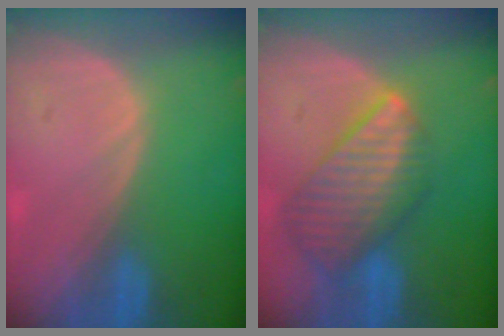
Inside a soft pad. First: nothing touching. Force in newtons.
{"total": 9.2, "press": 8.0, "slide": 4.5}